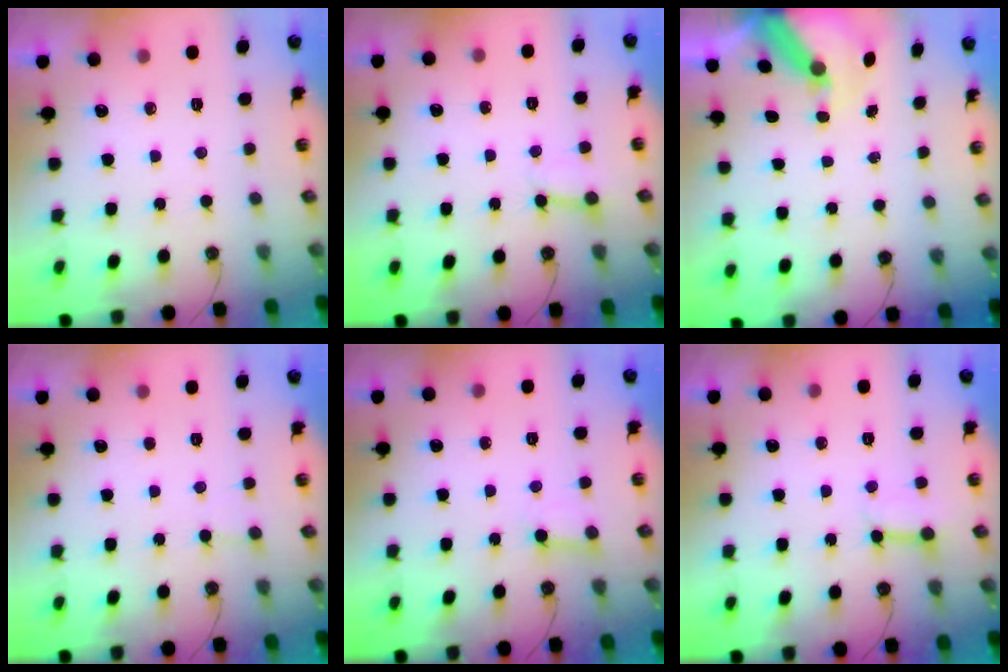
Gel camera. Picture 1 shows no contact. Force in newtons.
{"total": 2.7, "press": 2.7, "slide": 0.1}
{"total": 8.3, "press": 8.3, "slide": 0.8}
{"total": 1.4, "press": 1.4, "slide": 0.1}
{"total": 4.2, "press": 4.2, "slide": 0.3}
{"total": 4.2, "press": 4.2, "slide": 0.4}